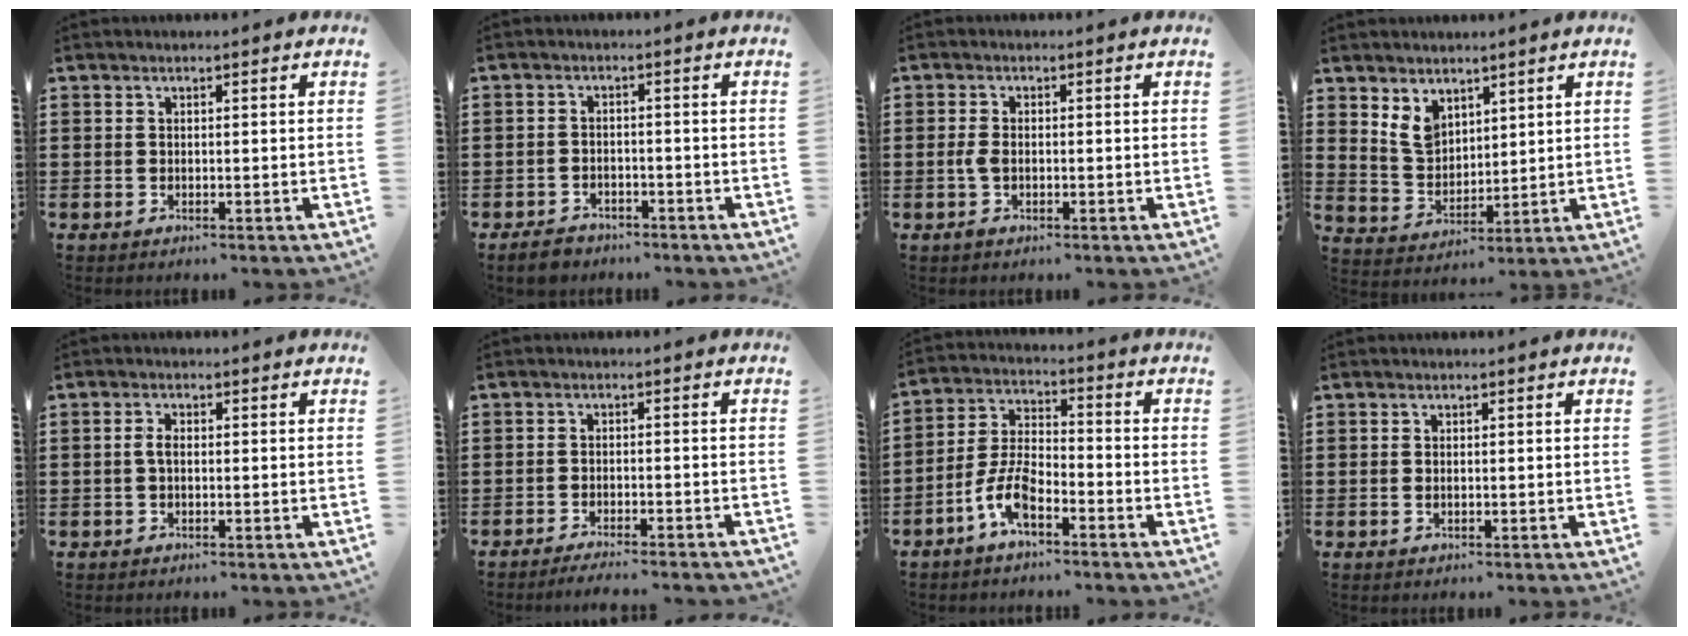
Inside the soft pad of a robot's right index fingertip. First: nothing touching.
{"total": 2.4, "force": [-2.3, 0.7, 0.3], "torque": [-0.020, 0.000, -0.049]}
{"total": 2.2, "force": [-0.5, 1.1, 1.8], "torque": [-0.044, -0.004, -0.011]}
{"total": 5.1, "force": [3.4, 3.5, 1.5], "torque": [-0.047, 0.004, 0.065]}
{"total": 1.9, "force": [-0.2, 0.9, 1.7], "torque": [-0.041, -0.001, -0.006]}
{"total": 2.4, "force": [-2.3, -0.3, 0.5], "torque": [-0.010, -0.001, -0.046]}
{"total": 7.0, "force": [-4.1, 2.6, 5.1], "torque": [-0.129, -0.003, -0.083]}
{"total": 0.6, "force": [0.1, 0.2, 0.5], "torque": [-0.011, 0.000, 0.002]}